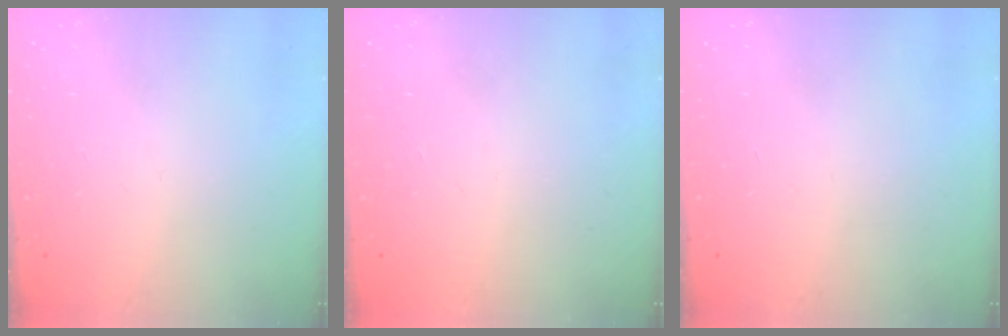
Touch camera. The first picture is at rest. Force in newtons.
{"total": 1.6, "press": 1.6, "slide": 0.1}
{"total": 0.0}